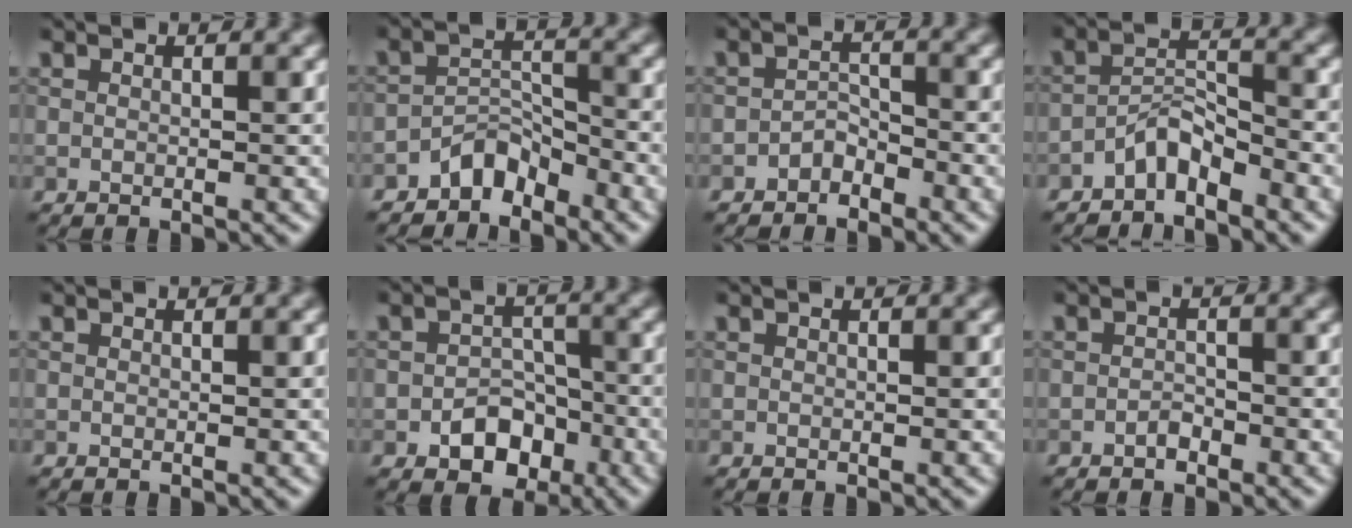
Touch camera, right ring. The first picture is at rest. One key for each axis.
{"total": 3.2, "fx": -2.7, "fy": 1.4, "fz": 1.0, "tx": -0.011, "ty": 0.016, "tz": -0.053}
{"total": 1.8, "fx": -1.4, "fy": 0.9, "fz": 0.5, "tx": -0.006, "ty": 0.010, "tz": -0.026}
{"total": 3.0, "fx": -2.4, "fy": 0.9, "fz": 1.5, "tx": -0.023, "ty": 0.016, "tz": -0.048}
{"total": 0.0}
{"total": 4.2, "fx": -2.0, "fy": 3.0, "fz": 2.2, "tx": -0.024, "ty": 0.001, "tz": -0.031}
{"total": 0.0}
{"total": 1.0, "fx": -0.7, "fy": 0.5, "fz": 0.4, "tx": -0.007, "ty": 0.003, "tz": -0.014}